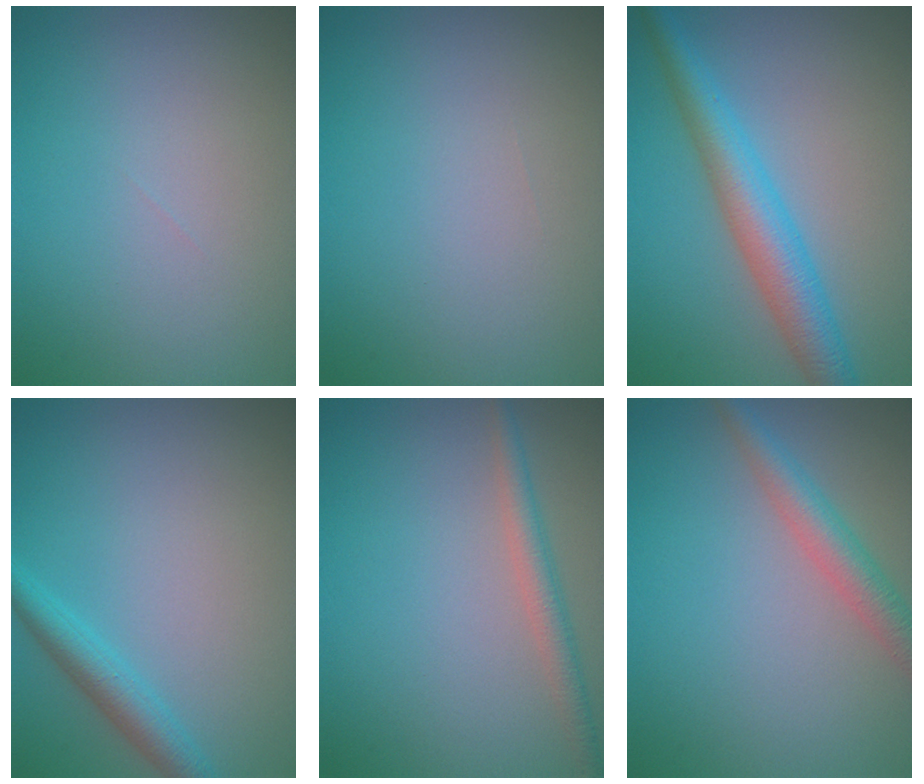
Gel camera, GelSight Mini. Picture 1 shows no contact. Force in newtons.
{"total": 0.0}
{"total": 5.2, "press": 5.2, "slide": 0.1}
{"total": 2.7, "press": 2.7, "slide": 0.2}
{"total": 2.4, "press": 2.4, "slide": 0.0}
{"total": 3.4, "press": 3.4, "slide": 0.1}